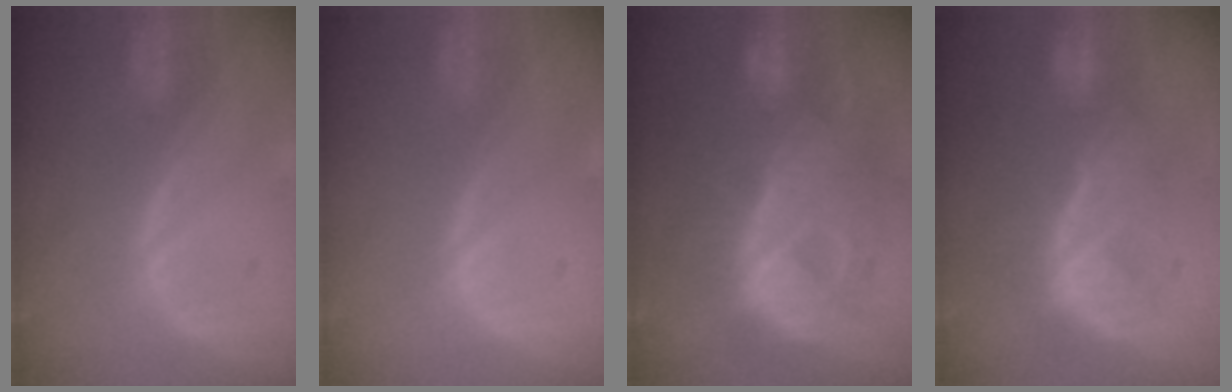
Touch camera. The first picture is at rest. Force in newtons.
{"total": 0.0}
{"total": 12.3, "press": 12.2, "slide": 1.3}
{"total": 8.0, "press": 7.9, "slide": 1.3}